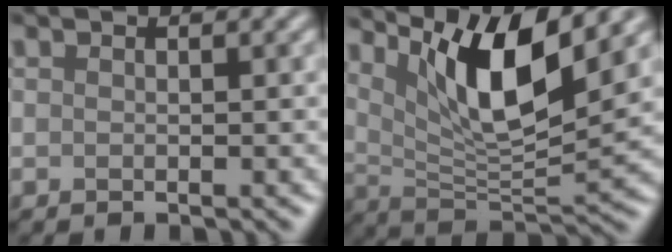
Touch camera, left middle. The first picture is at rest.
{"total": 8.7, "force": [4.6, 2.1, 7.1], "torque": [-0.114, -0.012, 0.089]}